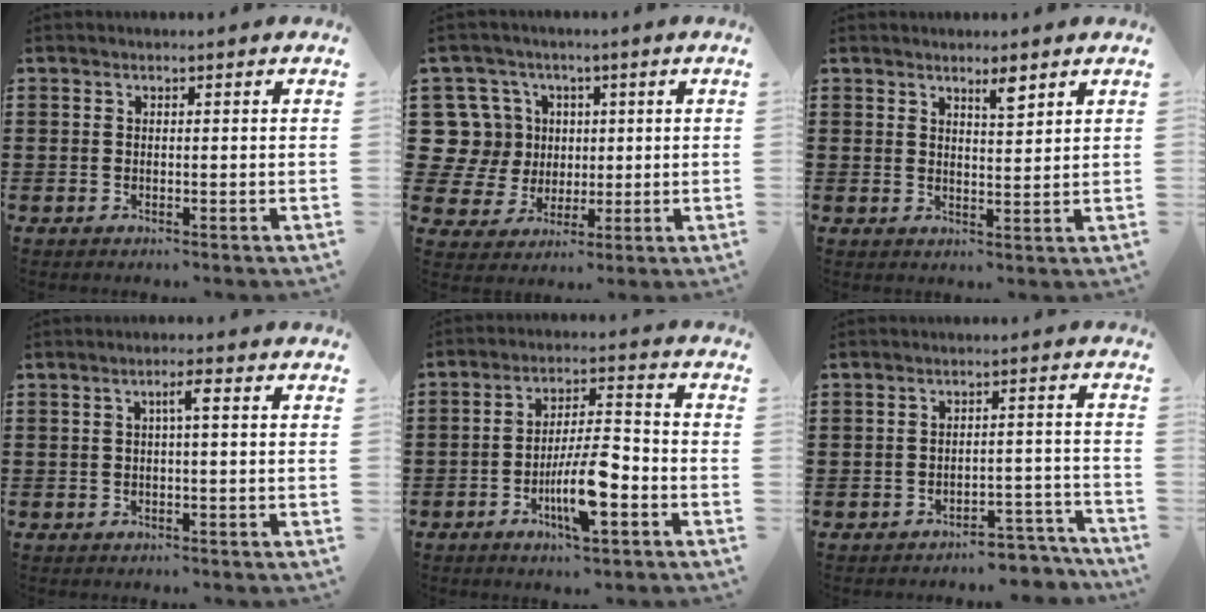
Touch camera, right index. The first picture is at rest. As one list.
[{"total": 10.5, "force": [2.2, 9.9, 2.7], "torque": [-0.119, 0.008, 0.049]}, {"total": 3.3, "force": [2.6, 0.7, 1.9], "torque": [-0.026, -0.004, 0.043]}, {"total": 2.3, "force": [0.3, 0.2, 2.3], "torque": [-0.046, 0.004, 0.002]}, {"total": 9.3, "force": [-3.7, 2.5, 8.1], "torque": [-0.157, -0.001, -0.068]}, {"total": 4.0, "force": [-3.9, 0.6, 0.7], "torque": [-0.013, 0.006, -0.081]}]